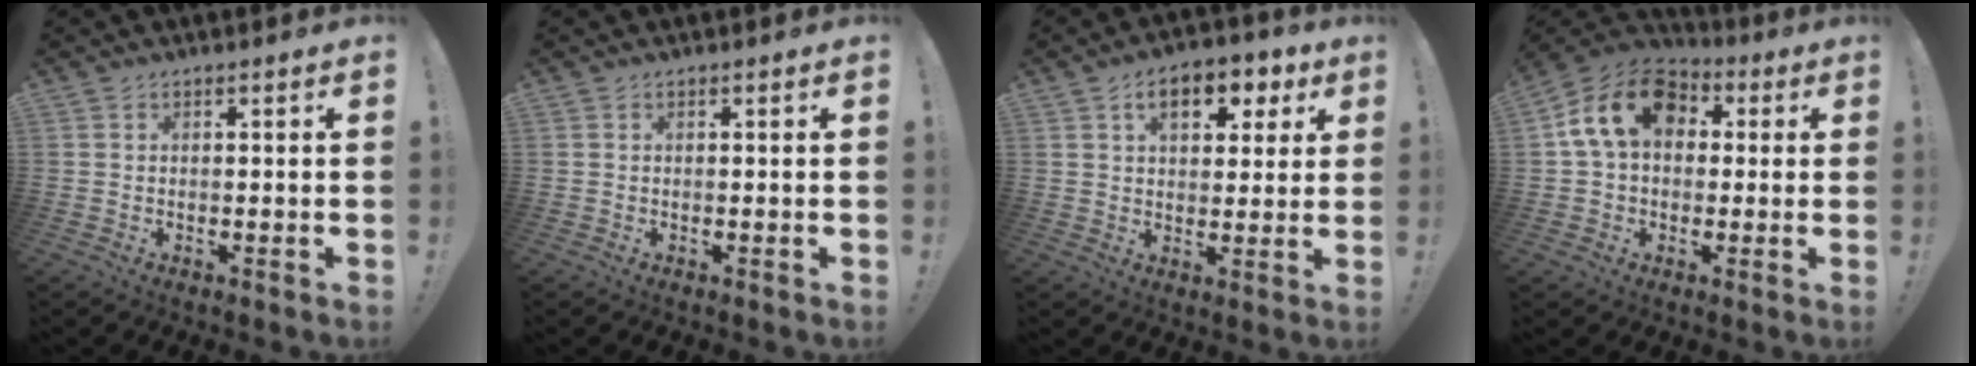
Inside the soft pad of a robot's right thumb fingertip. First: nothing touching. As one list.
[{"total": 0.0}, {"total": 9.8, "force": [4.4, 6.0, 6.5], "torque": [-0.092, -0.007, 0.074]}, {"total": 15.6, "force": [4.4, 11.2, 9.9], "torque": [-0.165, 0.007, 0.083]}]